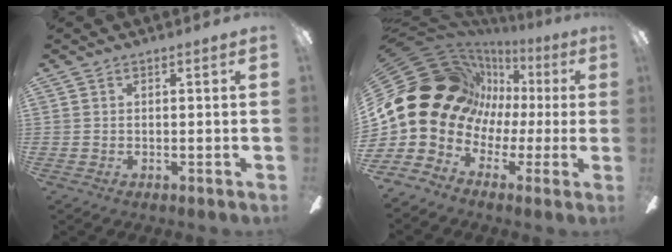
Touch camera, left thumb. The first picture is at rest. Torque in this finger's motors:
{"motor_torque": [0.36, 4.26, 1.02, 1.48, 0.10]}